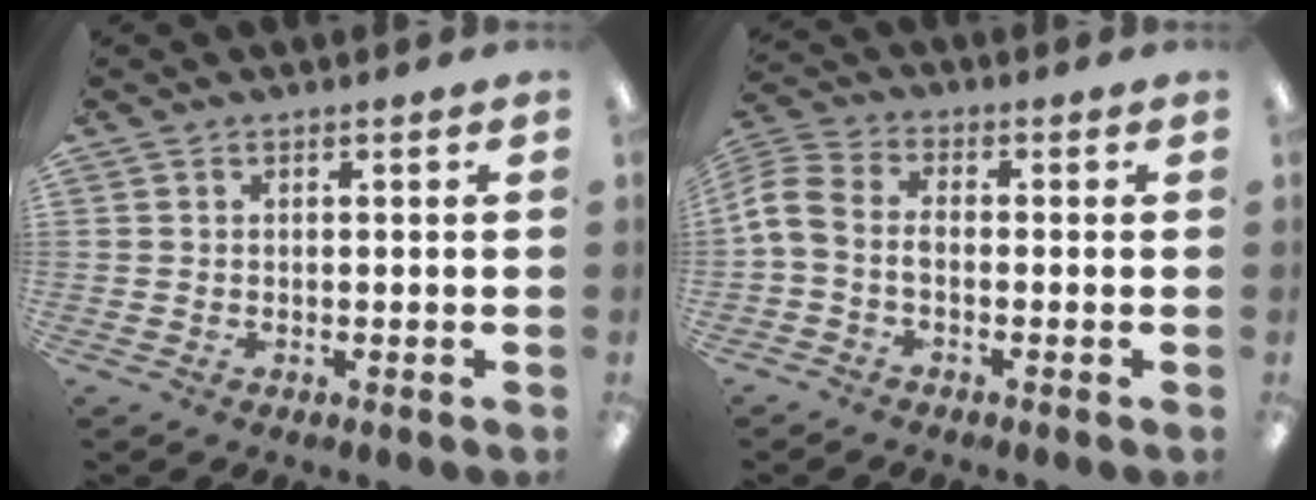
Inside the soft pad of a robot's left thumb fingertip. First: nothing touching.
{"total": 7.3, "force": [-1.3, 4.7, 5.5], "torque": [-0.126, -0.002, -0.022]}